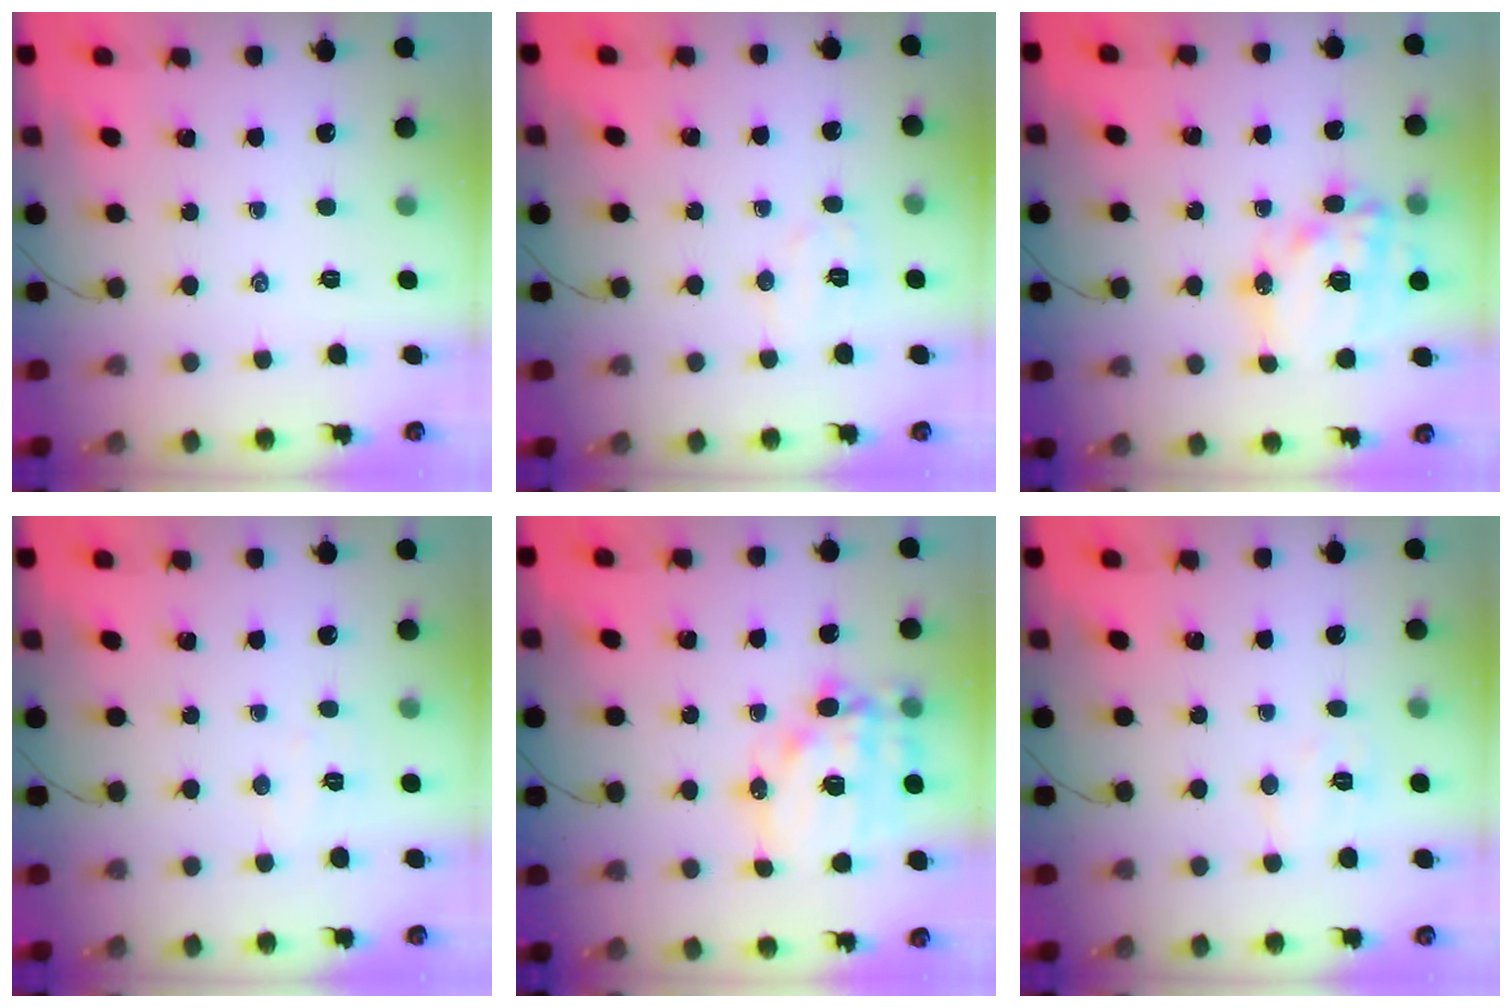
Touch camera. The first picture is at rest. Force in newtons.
{"total": 5.6, "press": 5.5, "slide": 1.1}
{"total": 17.2, "press": 16.8, "slide": 3.7}
{"total": 4.0, "press": 3.9, "slide": 0.8}
{"total": 15.7, "press": 15.3, "slide": 3.6}
{"total": 4.9, "press": 4.8, "slide": 1.1}